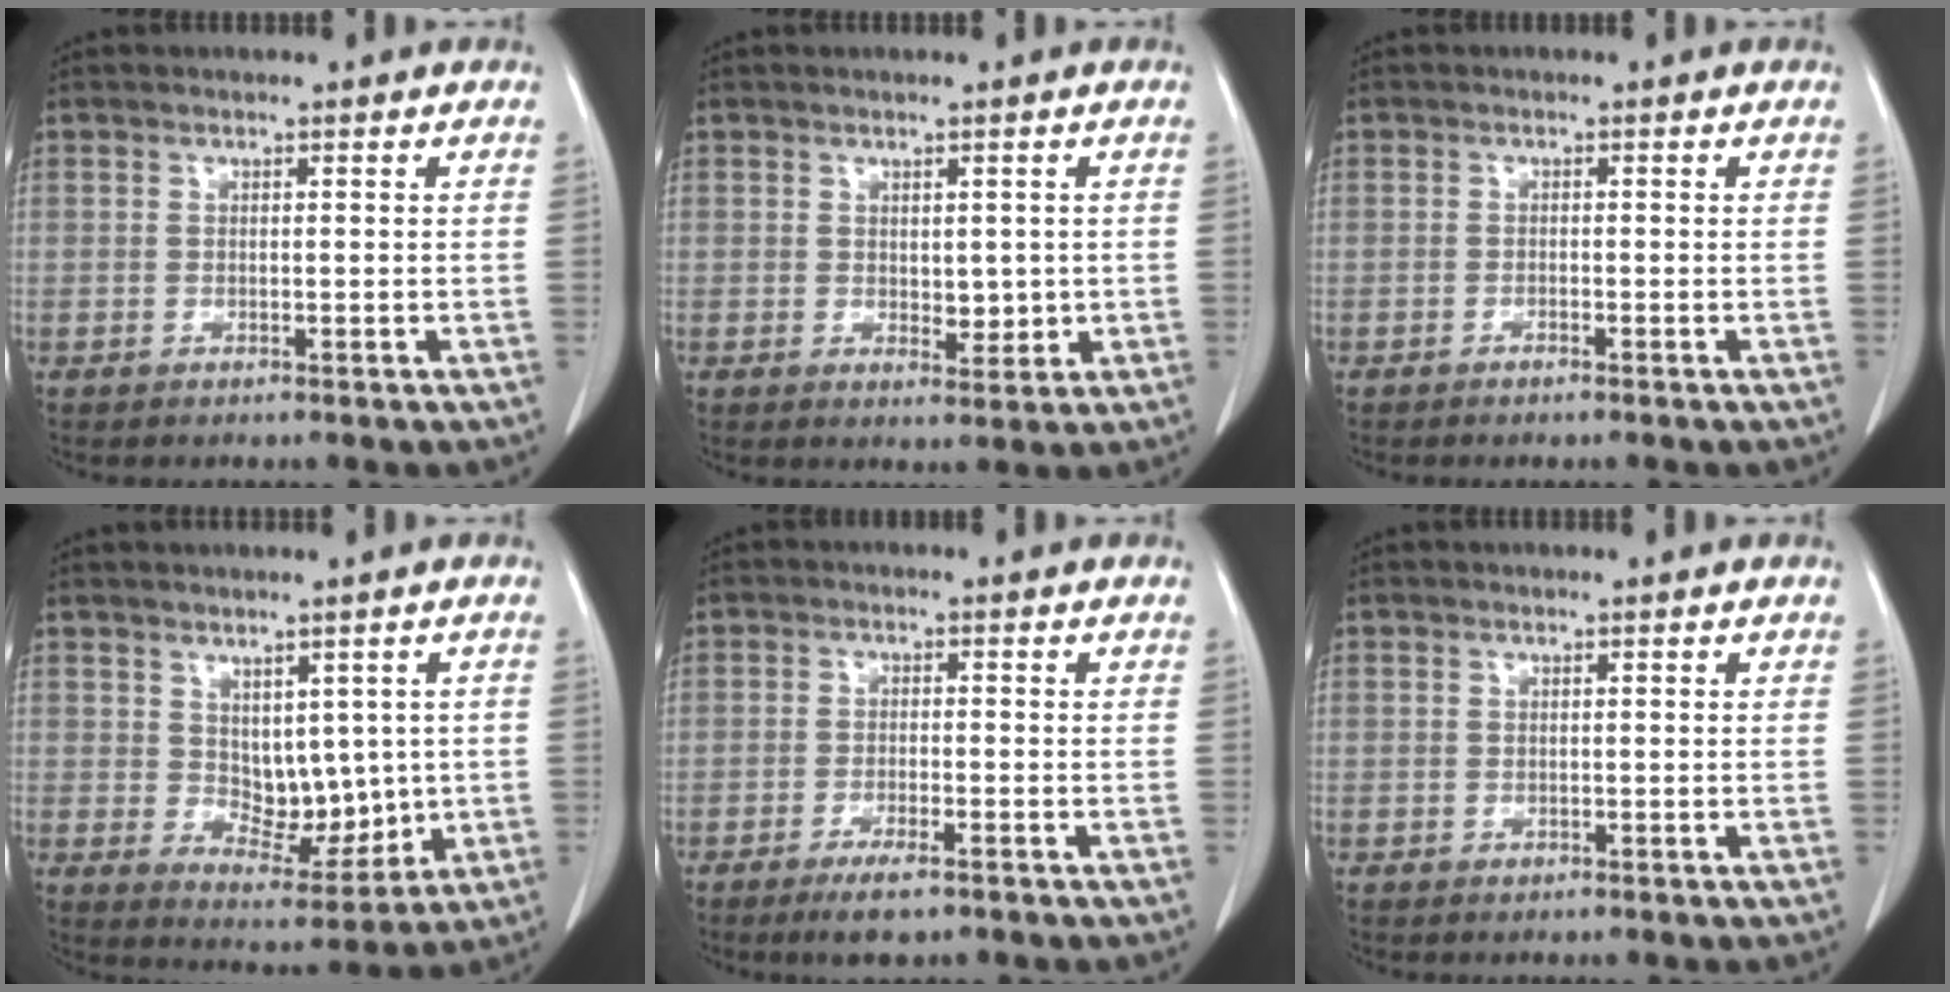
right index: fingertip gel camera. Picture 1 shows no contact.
{"total": 3.0, "force": [0.1, 1.7, 2.5], "torque": [-0.033, -0.005, 0.012]}
{"total": 0.7, "force": [-0.6, 0.1, 0.4], "torque": [-0.008, 0.000, -0.008]}
{"total": 7.7, "force": [0.9, 4.6, 6.0], "torque": [-0.083, -0.003, 0.037]}
{"total": 4.3, "force": [-2.9, 0.9, 3.1], "torque": [-0.059, -0.007, -0.045]}
{"total": 0.0}